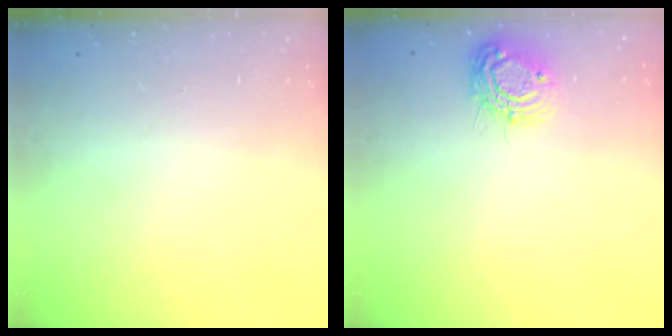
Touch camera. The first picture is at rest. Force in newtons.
{"total": 9.8, "press": 9.7, "slide": 0.8}